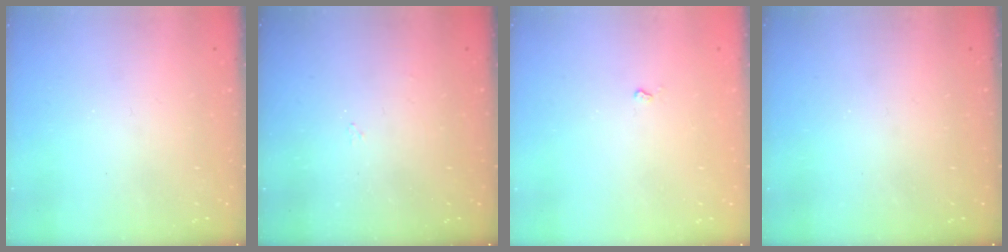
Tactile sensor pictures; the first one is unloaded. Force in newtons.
{"total": 2.9, "press": 2.8, "slide": 0.4}
{"total": 2.4, "press": 2.3, "slide": 0.5}
{"total": 0.0}